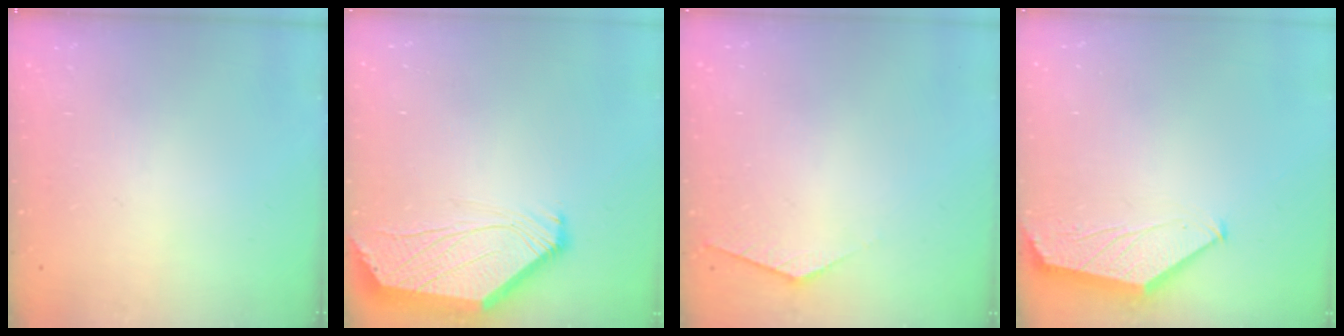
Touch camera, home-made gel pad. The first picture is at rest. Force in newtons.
{"total": 2.5, "press": 2.4, "slide": 0.6}
{"total": 2.1, "press": 2.0, "slide": 0.4}
{"total": 1.7, "press": 1.6, "slide": 0.4}